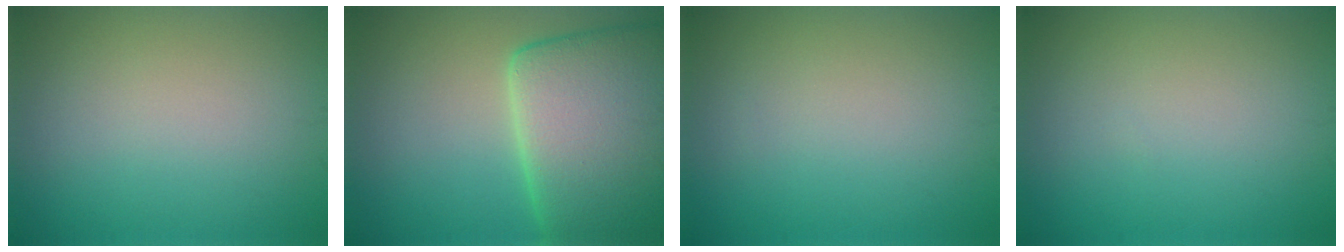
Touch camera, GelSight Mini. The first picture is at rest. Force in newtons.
{"total": 11.9, "press": 11.8, "slide": 1.3}
{"total": 0.0}
{"total": 0.0}